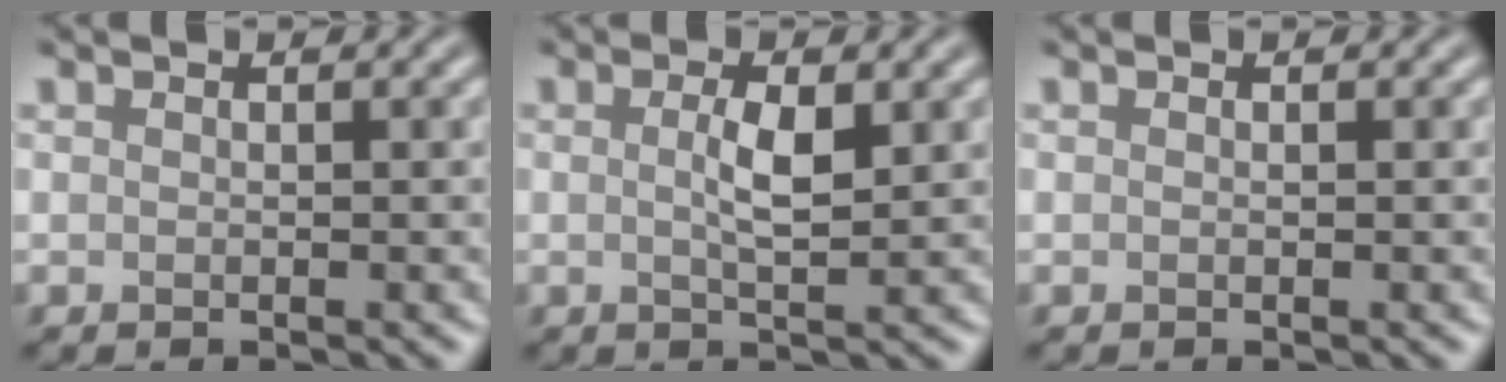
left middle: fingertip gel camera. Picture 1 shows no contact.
{"total": 2.6, "force": [0.5, 0.6, 2.5], "torque": [-0.047, 0.002, 0.007]}
{"total": 0.0}